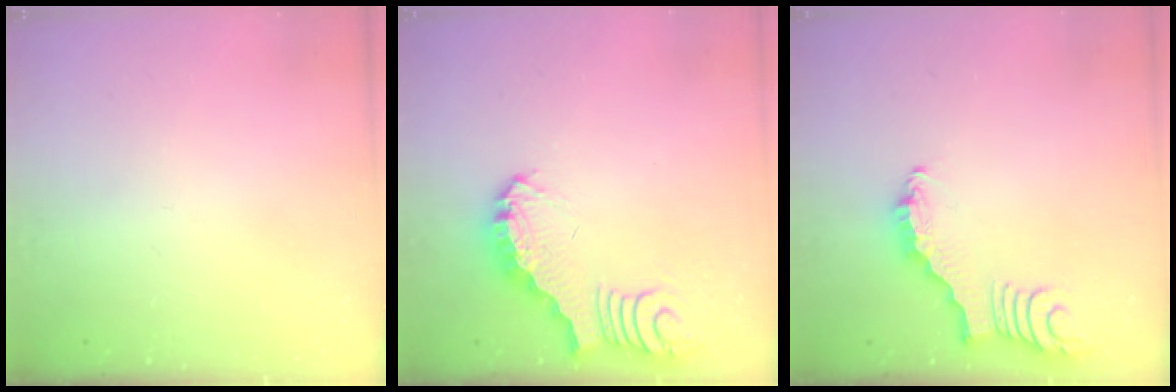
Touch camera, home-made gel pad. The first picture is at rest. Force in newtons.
{"total": 4.7, "press": 4.7, "slide": 0.5}
{"total": 2.6, "press": 2.6, "slide": 0.3}